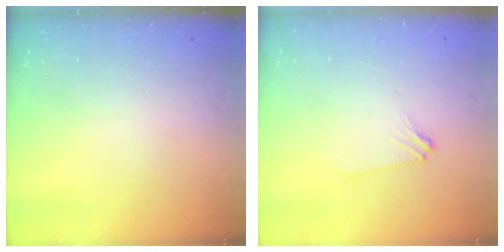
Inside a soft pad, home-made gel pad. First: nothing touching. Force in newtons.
{"total": 2.9, "press": 2.9, "slide": 0.5}